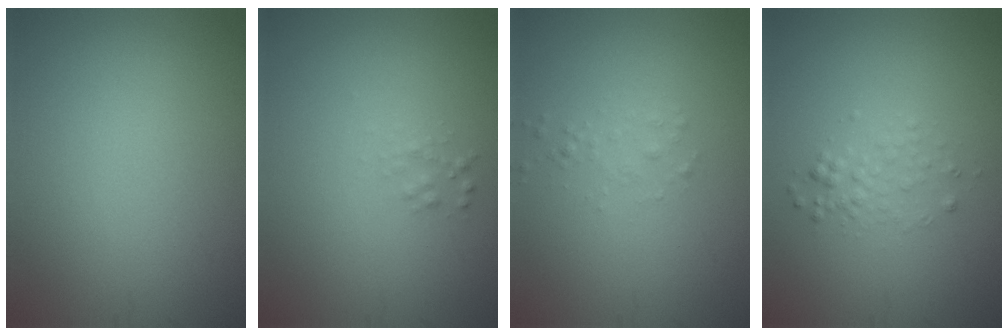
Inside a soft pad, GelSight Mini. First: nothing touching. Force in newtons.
{"total": 0.7, "press": 0.7, "slide": 0.0}
{"total": 0.8, "press": 0.7, "slide": 0.1}
{"total": 1.5, "press": 1.5, "slide": 0.1}